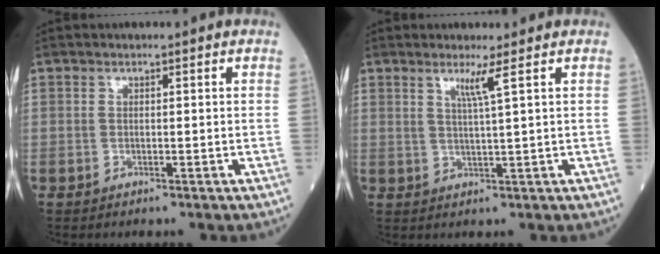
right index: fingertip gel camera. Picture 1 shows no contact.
{"total": 3.0, "force": [1.6, -1.0, 2.3], "torque": [-0.046, -0.009, 0.034]}